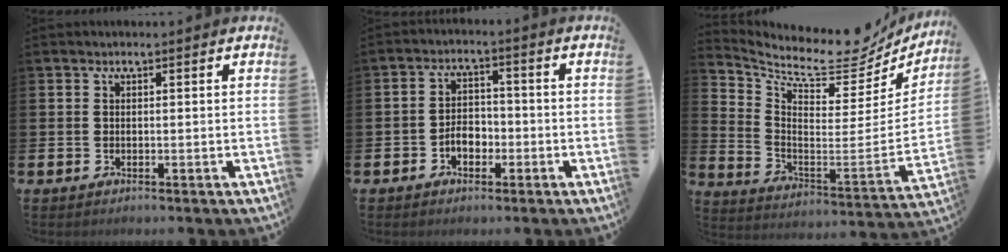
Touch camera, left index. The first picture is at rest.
{"total": 3.4, "force": [-1.5, 2.3, 2.0], "torque": [-0.028, 0.002, -0.034]}
{"total": 8.0, "force": [6.8, 2.9, 3.1], "torque": [-0.067, -0.074, 0.106]}